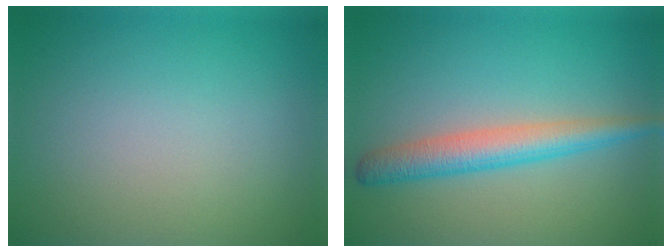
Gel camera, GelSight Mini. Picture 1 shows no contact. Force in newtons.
{"total": 3.8, "press": 3.8, "slide": 0.1}